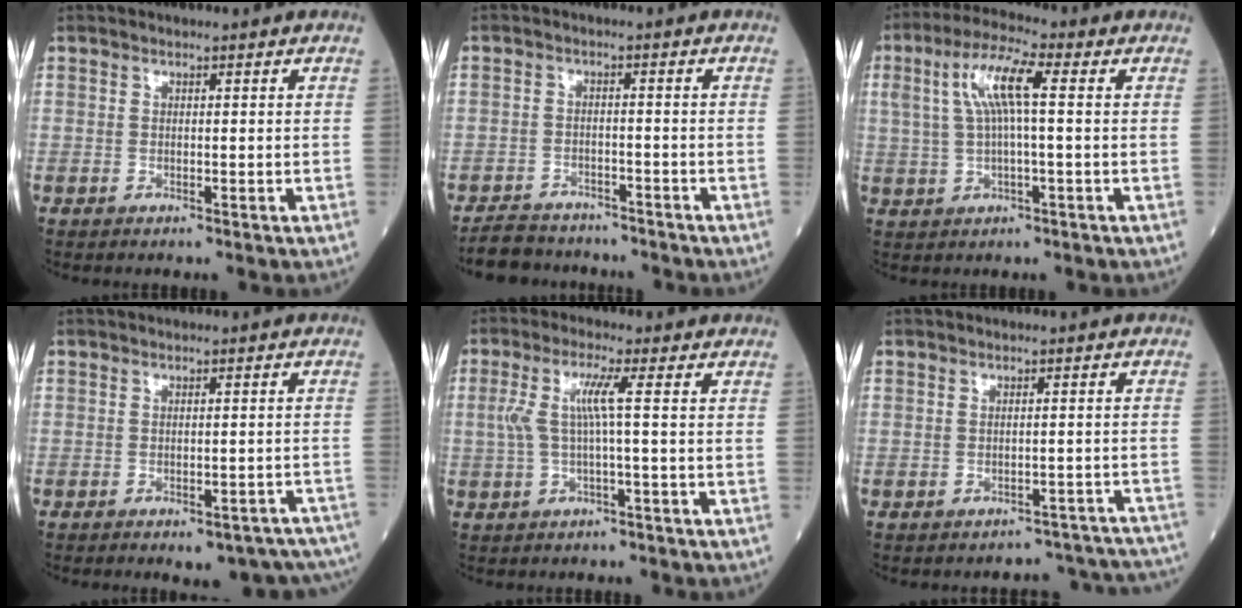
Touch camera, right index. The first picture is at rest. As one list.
[{"total": 7.0, "force": [-6.4, 2.4, 1.2], "torque": [-0.018, -0.002, -0.099]}, {"total": 8.2, "force": [1.8, 1.2, 7.9], "torque": [-0.164, 0.023, 0.036]}, {"total": 11.7, "force": [-10.1, 3.5, 4.8], "torque": [-0.024, 0.023, -0.103]}, {"total": 4.7, "force": [0.3, -0.3, 4.7], "torque": [-0.109, 0.017, 0.011]}, {"total": 11.3, "force": [-11.0, 2.3, 0.1], "torque": [0.023, 0.031, -0.112]}]